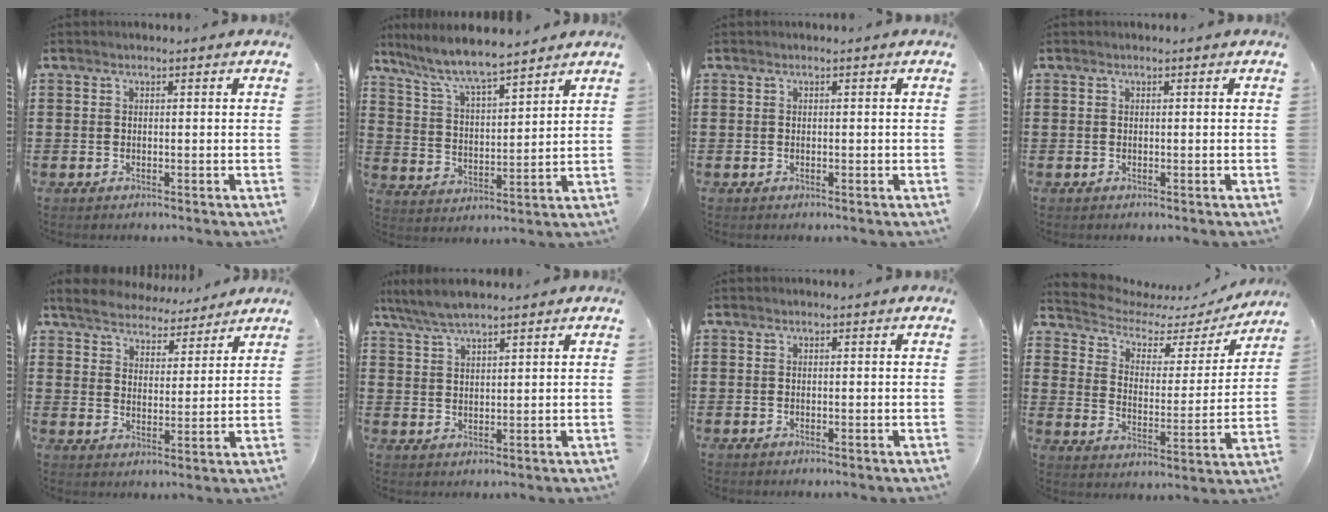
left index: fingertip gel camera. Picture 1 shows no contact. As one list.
[{"total": 7.2, "force": [6.5, 0.5, 3.1], "torque": [-0.087, -0.035, 0.110]}, {"total": 0.0}, {"total": 0.0}, {"total": 5.0, "force": [4.9, 0.7, 0.4], "torque": [-0.033, -0.025, 0.086]}, {"total": 4.3, "force": [3.6, 0.6, 2.3], "torque": [-0.053, -0.005, 0.067]}, {"total": 0.0}, {"total": 4.3, "force": [3.5, 2.0, 1.6], "torque": [-0.054, -0.023, 0.052]}]